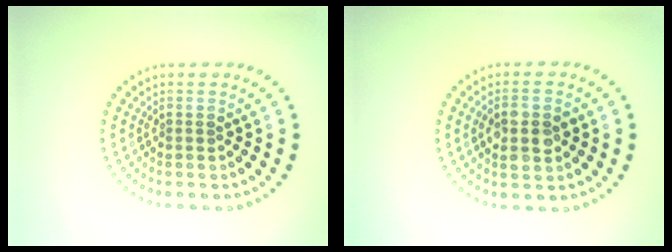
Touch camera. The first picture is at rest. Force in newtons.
{"total": 3.2, "press": 3.2, "slide": 0.1}